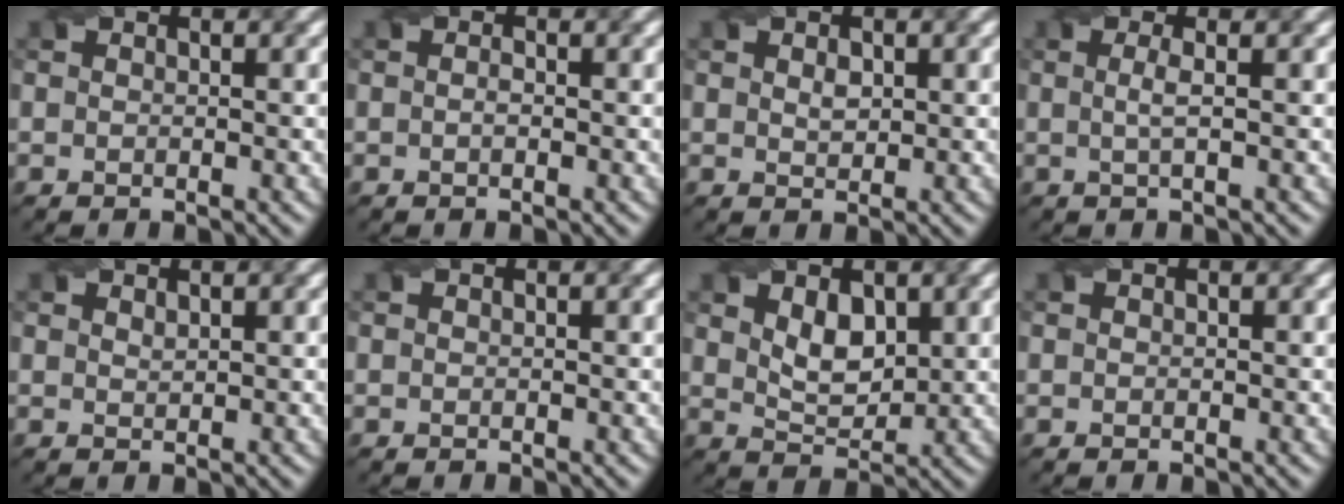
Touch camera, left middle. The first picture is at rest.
{"total": 0.7, "force": [-0.2, 0.2, 0.6], "torque": [-0.013, 0.000, -0.003]}
{"total": 1.2, "force": [0.5, 0.7, 0.8], "torque": [-0.014, 0.000, 0.012]}
{"total": 1.6, "force": [0.0, 0.4, 1.5], "torque": [-0.032, 0.002, -0.003]}
{"total": 0.7, "force": [0.6, 0.2, 0.3], "torque": [-0.007, -0.001, 0.014]}
{"total": 0.0}
{"total": 3.5, "force": [1.3, 2.1, 2.5], "torque": [-0.051, -0.004, 0.028]}
{"total": 0.0}